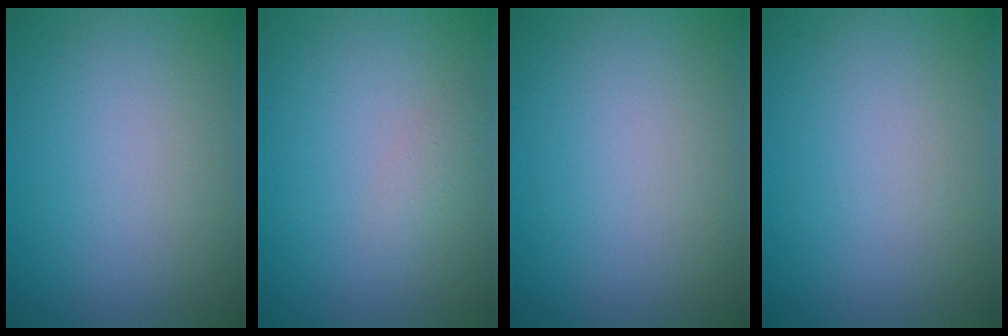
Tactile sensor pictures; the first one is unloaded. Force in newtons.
{"total": 1.1, "press": 1.1, "slide": 0.0}
{"total": 0.0}
{"total": 0.0}